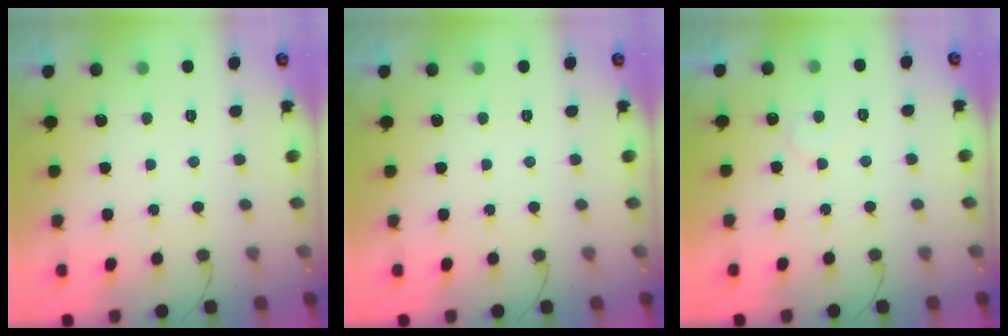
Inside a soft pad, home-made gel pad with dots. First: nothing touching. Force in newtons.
{"total": 0.0}
{"total": 5.0, "press": 5.0, "slide": 0.4}